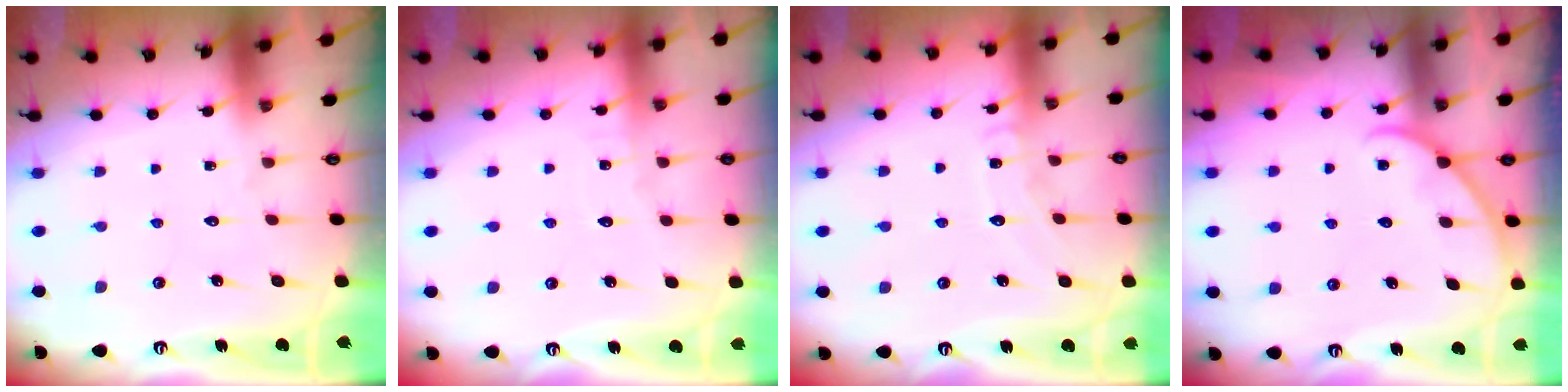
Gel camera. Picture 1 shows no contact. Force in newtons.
{"total": 2.4, "press": 2.4, "slide": 0.3}
{"total": 6.7, "press": 6.7, "slide": 0.1}
{"total": 3.5, "press": 3.5, "slide": 0.3}